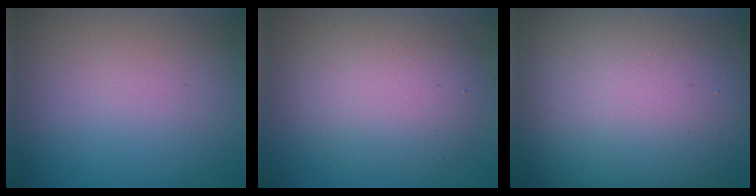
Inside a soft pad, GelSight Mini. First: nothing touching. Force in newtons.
{"total": 6.0, "press": 6.0, "slide": 0.4}
{"total": 21.4, "press": 21.4, "slide": 0.7}